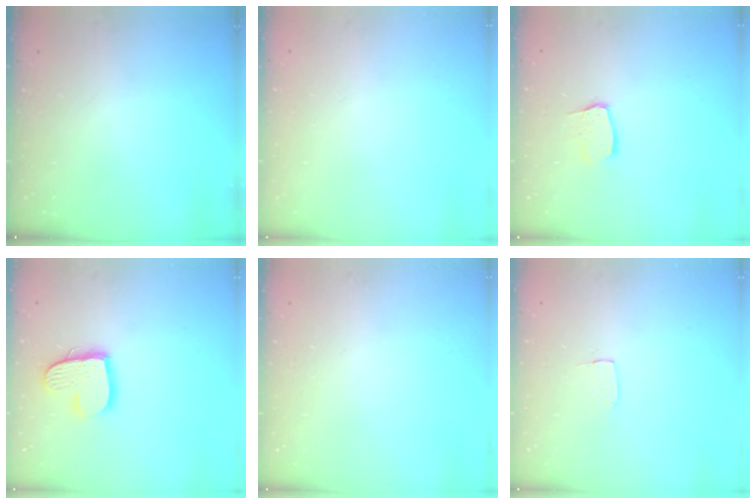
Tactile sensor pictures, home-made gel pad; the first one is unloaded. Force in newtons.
{"total": 0.0}
{"total": 6.8, "press": 6.8, "slide": 0.5}
{"total": 12.5, "press": 12.4, "slide": 1.1}
{"total": 0.0}
{"total": 3.4, "press": 3.4, "slide": 0.1}